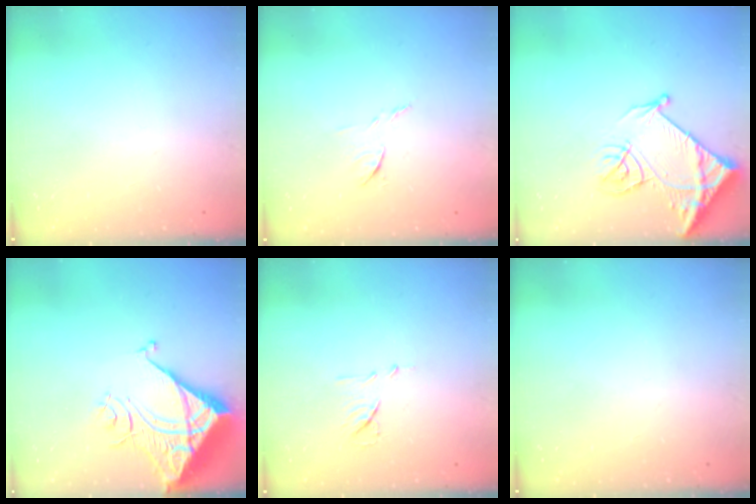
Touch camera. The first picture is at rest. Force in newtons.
{"total": 6.7, "press": 6.7, "slide": 0.3}
{"total": 13.7, "press": 13.6, "slide": 1.6}
{"total": 10.3, "press": 10.3, "slide": 1.3}
{"total": 6.8, "press": 6.7, "slide": 0.6}
{"total": 0.0}